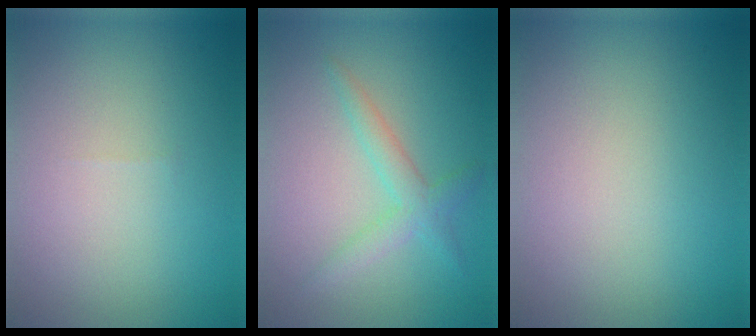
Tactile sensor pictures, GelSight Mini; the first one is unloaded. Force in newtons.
{"total": 2.4, "press": 2.4, "slide": 0.2}
{"total": 0.0}